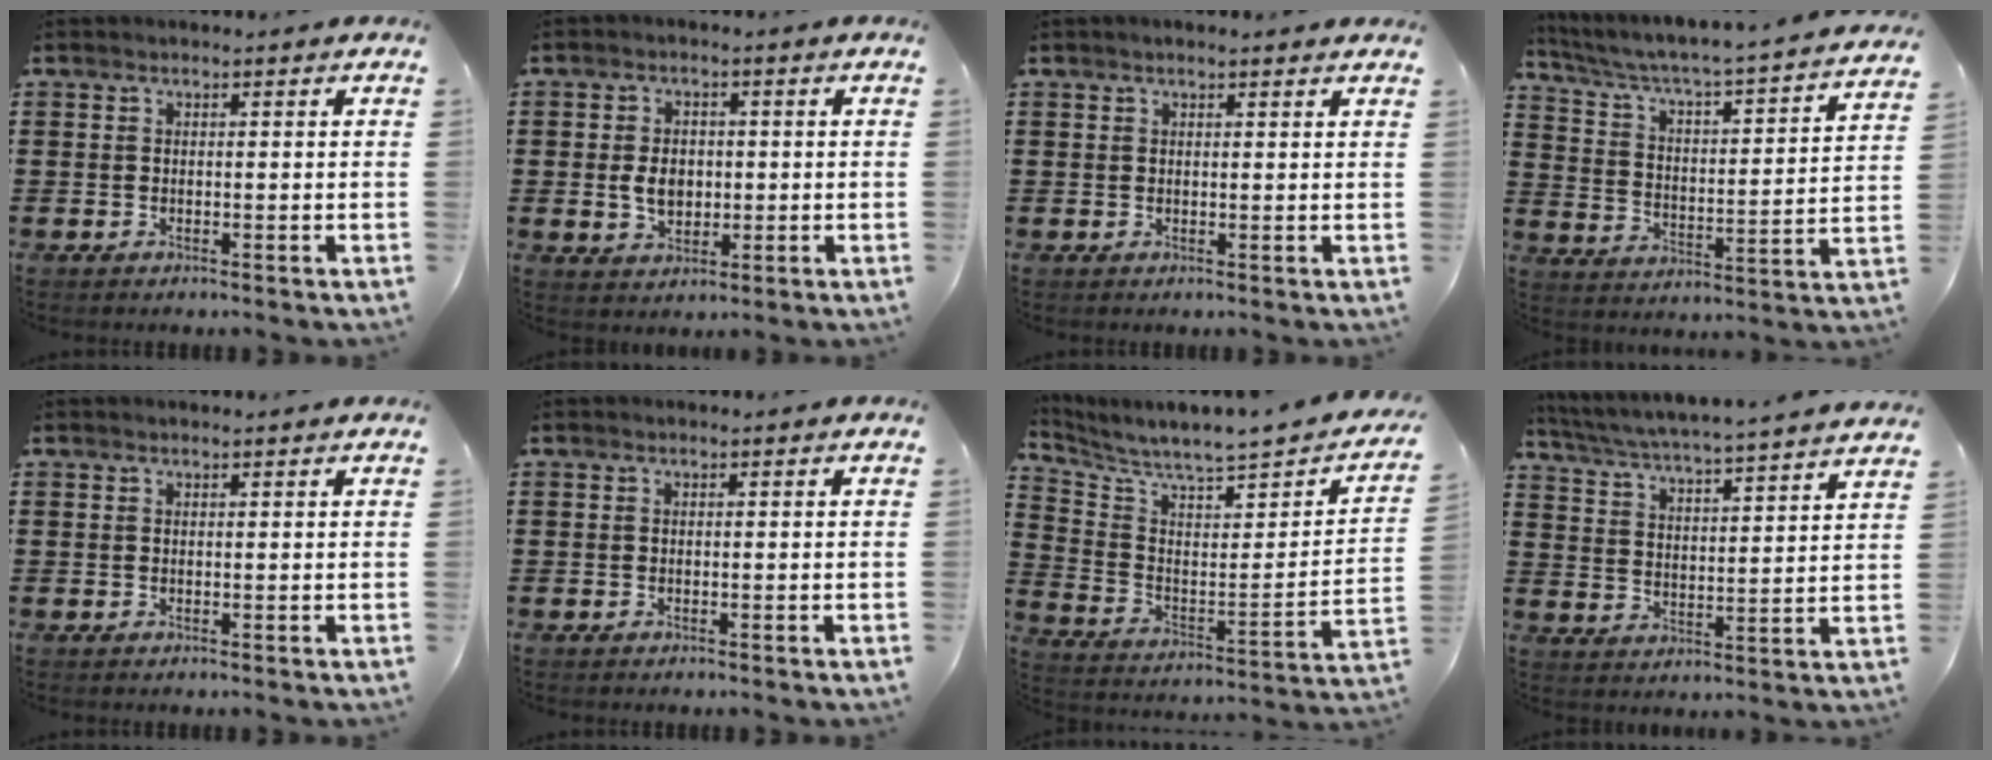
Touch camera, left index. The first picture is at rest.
{"total": 4.7, "force": [0.0, 3.2, 3.4], "torque": [-0.061, 0.000, -0.007]}
{"total": 1.1, "force": [0.9, 0.2, 0.6], "torque": [-0.013, 0.001, 0.017]}
{"total": 3.2, "force": [2.7, -0.2, 1.6], "torque": [-0.049, -0.040, 0.031]}
{"total": 0.5, "force": [0.5, 0.0, 0.2], "torque": [-0.005, 0.000, 0.010]}
{"total": 0.0}
{"total": 4.5, "force": [4.0, -0.1, 2.0], "torque": [-0.064, -0.050, 0.059]}
{"total": 4.5, "force": [4.2, -0.9, 1.4], "torque": [-0.049, -0.037, 0.064]}